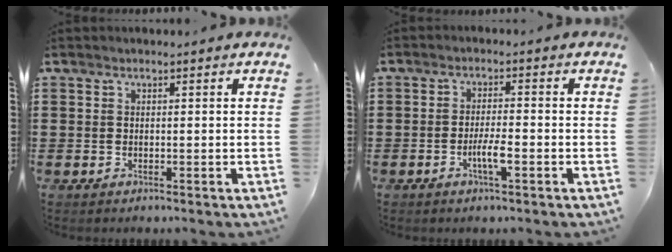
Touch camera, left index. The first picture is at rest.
{"total": 3.6, "force": [-1.4, 0.6, 3.3], "torque": [-0.063, 0.000, -0.027]}